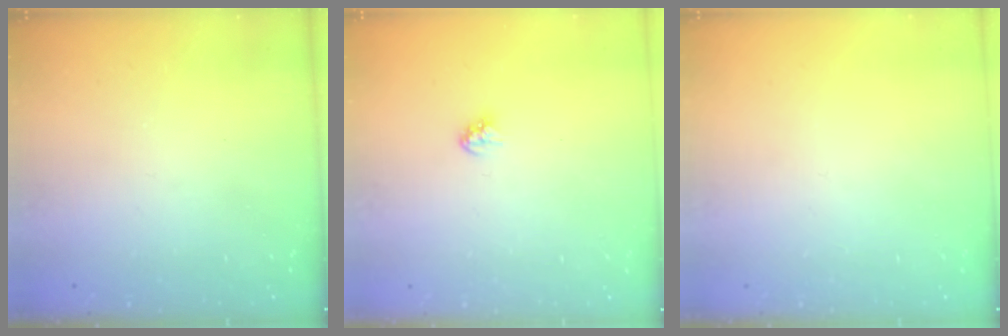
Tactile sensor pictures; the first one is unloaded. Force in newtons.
{"total": 2.9, "press": 2.9, "slide": 0.2}
{"total": 0.0}